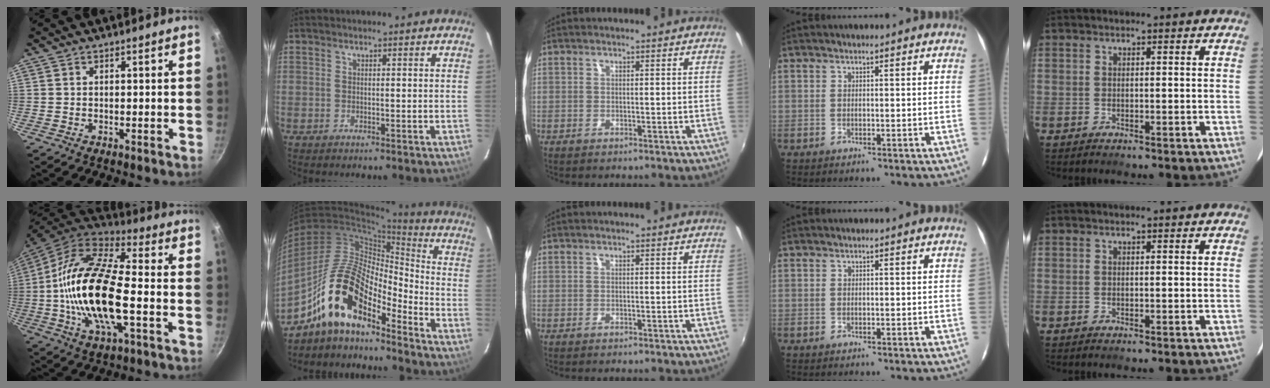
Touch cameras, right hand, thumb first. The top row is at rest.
{"thumb": {"total": 22.1, "force": [-2.8, 8.8, 20.0], "torque": [-0.384, 0.025, -0.072]}, "index": {"total": 17.0, "force": [-12.2, 5.9, 10.2], "torque": [-0.194, 0.007, -0.241]}}